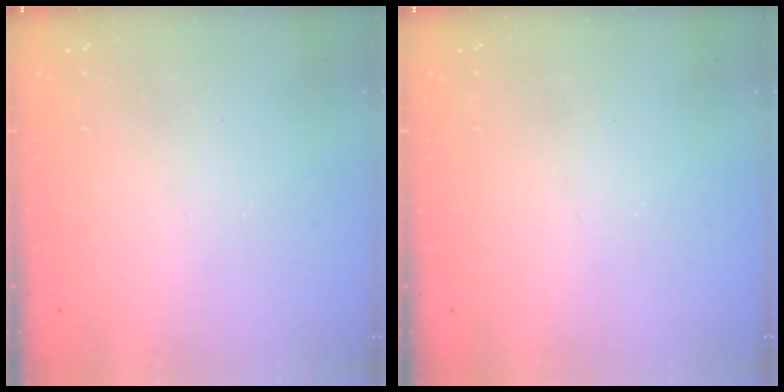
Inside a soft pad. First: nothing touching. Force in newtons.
{"total": 0.0}